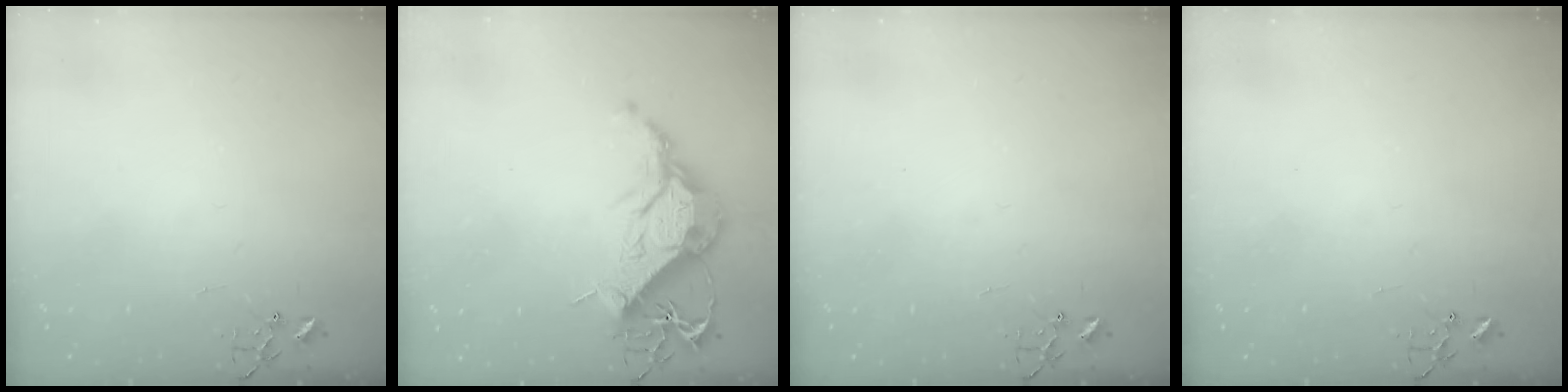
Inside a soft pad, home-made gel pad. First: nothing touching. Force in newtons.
{"total": 15.4, "press": 15.3, "slide": 1.3}
{"total": 0.0}
{"total": 0.0}